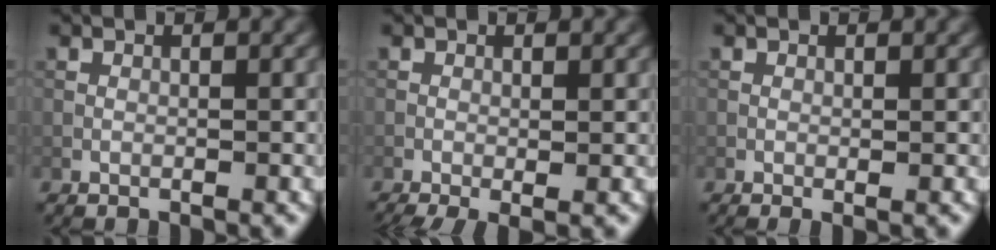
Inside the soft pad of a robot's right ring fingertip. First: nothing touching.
{"total": 2.2, "force": [-1.0, 0.5, 1.9], "torque": [-0.037, -0.007, -0.019]}
{"total": 0.0}